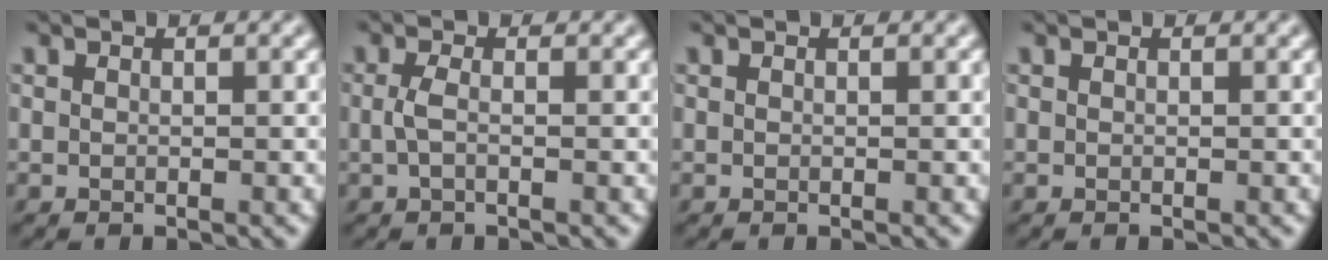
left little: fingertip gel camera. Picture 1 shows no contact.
{"total": 1.2, "force": [-0.3, 0.5, 1.1], "torque": [-0.030, 0.003, -0.009]}
{"total": 0.0}
{"total": 0.0}